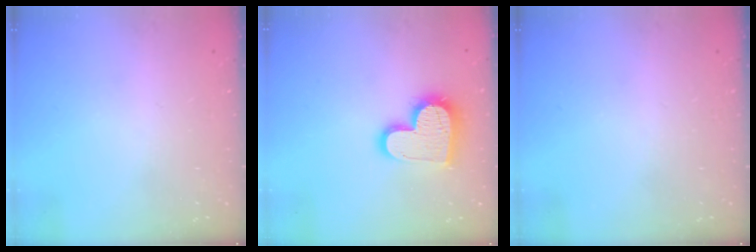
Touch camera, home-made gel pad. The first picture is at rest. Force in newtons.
{"total": 16.1, "press": 16.0, "slide": 1.2}
{"total": 0.0}